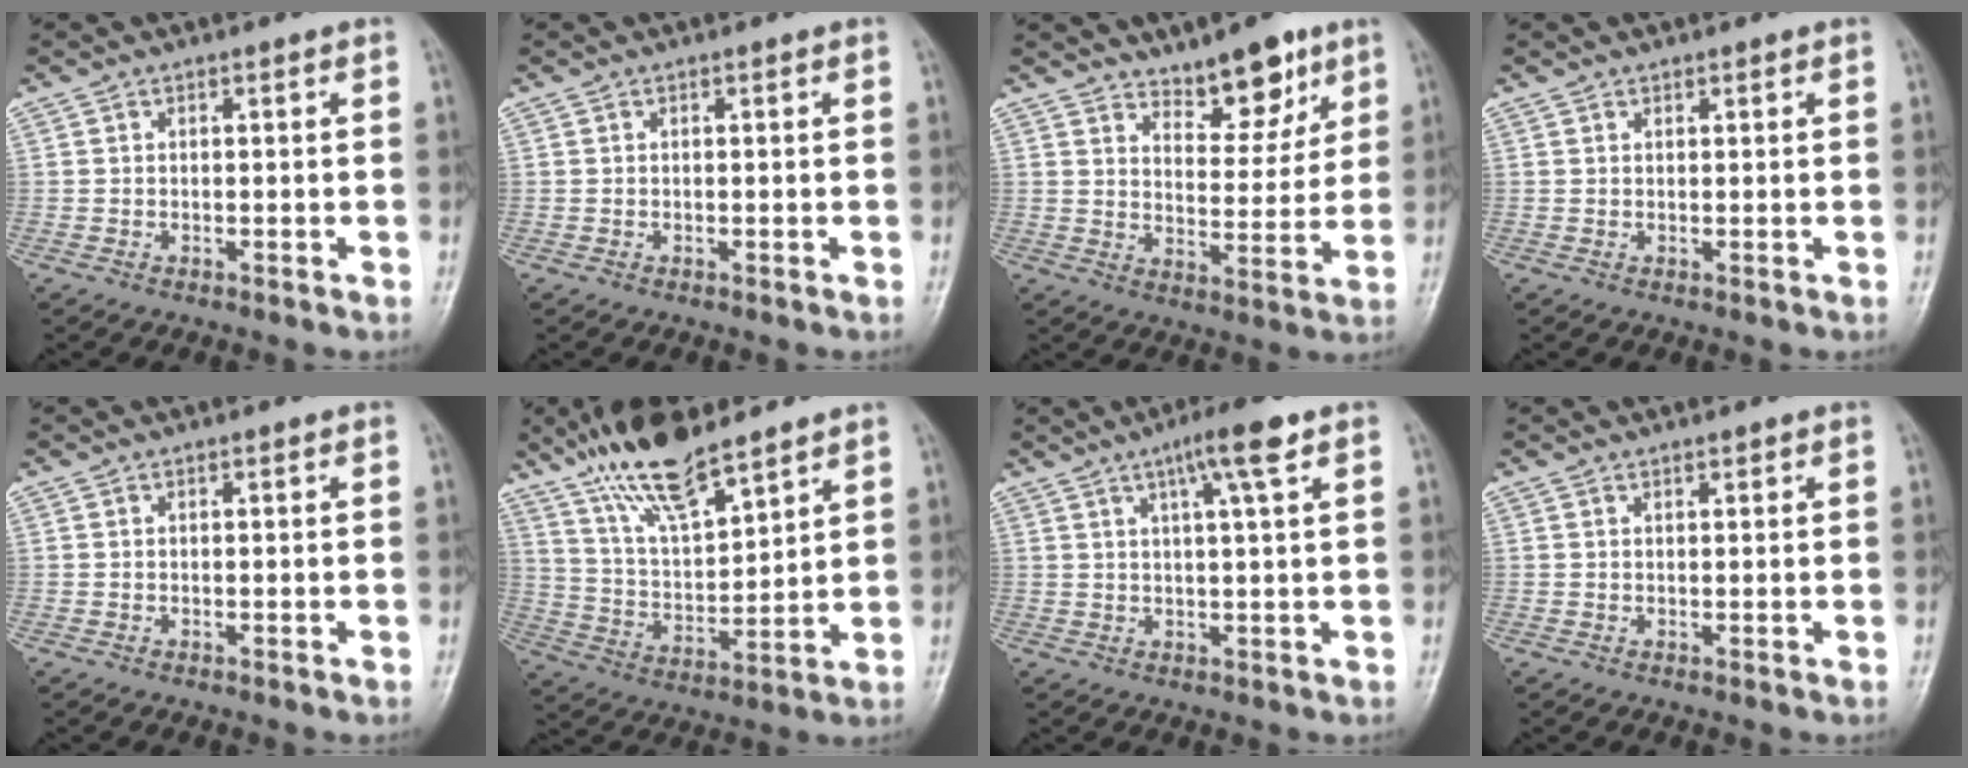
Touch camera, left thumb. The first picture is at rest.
{"total": 0.0}
{"total": 9.6, "force": [6.8, 4.1, 5.4], "torque": [-0.045, -0.050, 0.109]}
{"total": 0.5, "force": [0.5, 0.2, 0.0], "torque": [0.001, -0.003, 0.006]}
{"total": 0.0}
{"total": 15.2, "force": [11.3, 4.3, 9.1], "torque": [-0.148, -0.056, 0.220]}
{"total": 6.6, "force": [3.4, 0.2, 5.6], "torque": [-0.100, -0.002, 0.057]}
{"total": 0.7, "force": [0.6, 0.2, 0.3], "torque": [-0.006, -0.004, 0.009]}